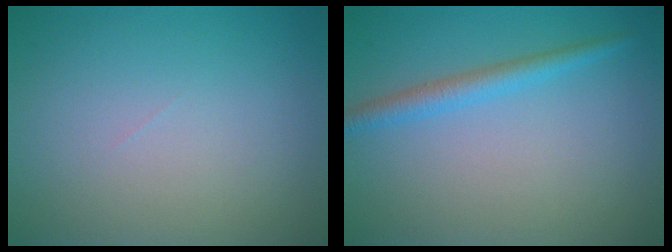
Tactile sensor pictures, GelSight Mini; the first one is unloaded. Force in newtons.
{"total": 2.1, "press": 2.1, "slide": 0.1}